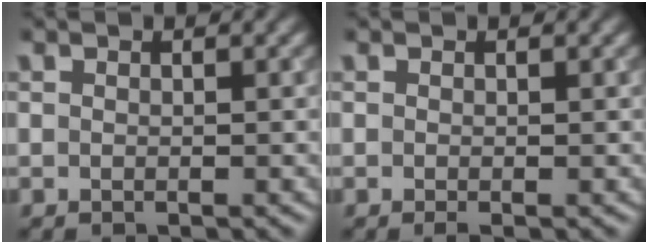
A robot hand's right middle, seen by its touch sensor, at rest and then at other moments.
{"total": 0.7, "force": [-0.3, 0.1, 0.6], "torque": [-0.012, -0.006, -0.004]}